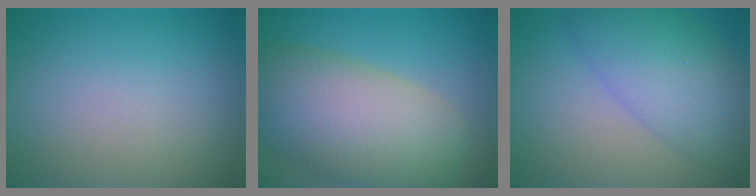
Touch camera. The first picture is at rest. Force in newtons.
{"total": 11.1, "press": 11.0, "slide": 0.4}
{"total": 7.3, "press": 7.3, "slide": 0.1}